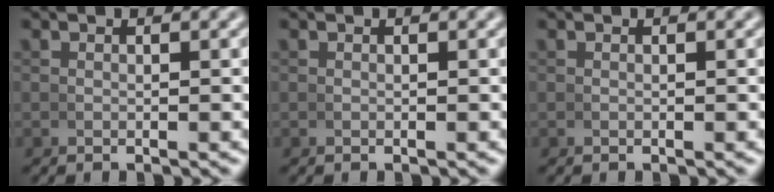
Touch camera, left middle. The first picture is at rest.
{"total": 0.0}
{"total": 0.0}